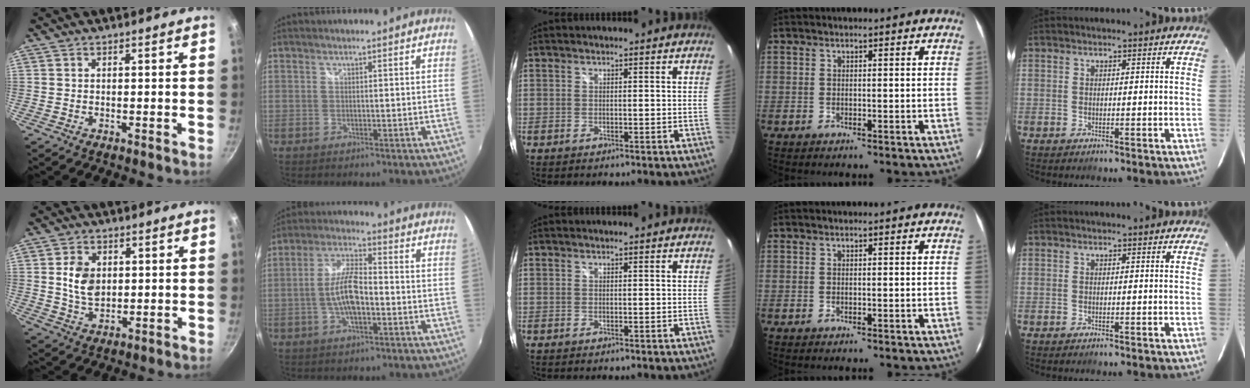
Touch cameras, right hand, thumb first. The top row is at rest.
{"thumb": {"total": 7.4, "force": [1.2, 5.2, 5.1], "torque": [-0.079, -0.009, 0.024]}, "index": {"total": 8.7, "force": [-2.2, 2.9, 7.9], "torque": [-0.159, 0.008, -0.041]}}